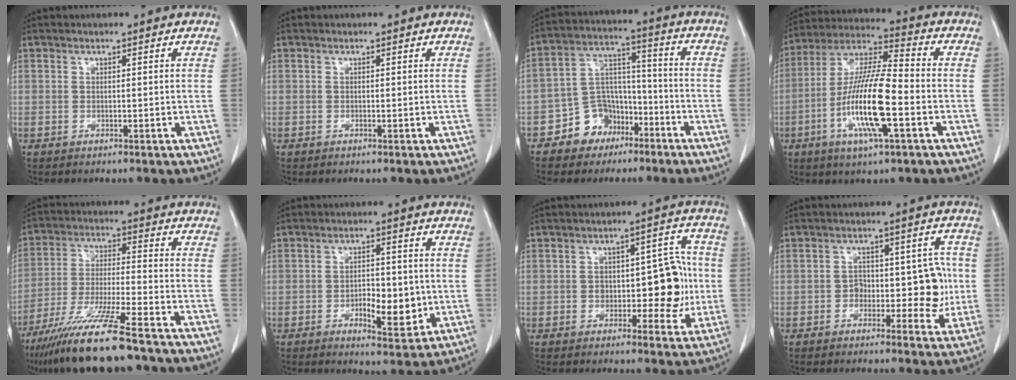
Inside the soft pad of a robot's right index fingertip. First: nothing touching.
{"total": 0.0}
{"total": 9.1, "force": [-5.5, 6.9, 2.4], "torque": [-0.046, 0.031, -0.089]}
{"total": 15.2, "force": [-4.4, 1.9, 14.5], "torque": [-0.287, -0.008, -0.083]}
{"total": 15.5, "force": [-11.6, 0.6, 10.2], "torque": [-0.209, -0.044, -0.206]}
{"total": 7.1, "force": [-1.6, 2.9, 6.3], "torque": [-0.095, -0.001, -0.018]}
{"total": 9.7, "force": [-1.1, 4.6, 8.5], "torque": [-0.098, 0.034, -0.008]}
{"total": 7.7, "force": [-1.3, 4.3, 6.3], "torque": [-0.063, 0.027, -0.015]}